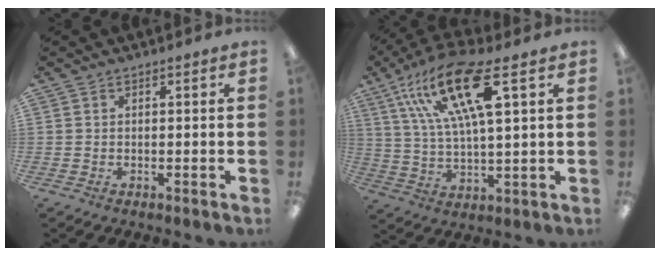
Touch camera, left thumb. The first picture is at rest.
{"total": 18.4, "force": [9.2, 5.2, 15.1], "torque": [-0.279, -0.025, 0.150]}